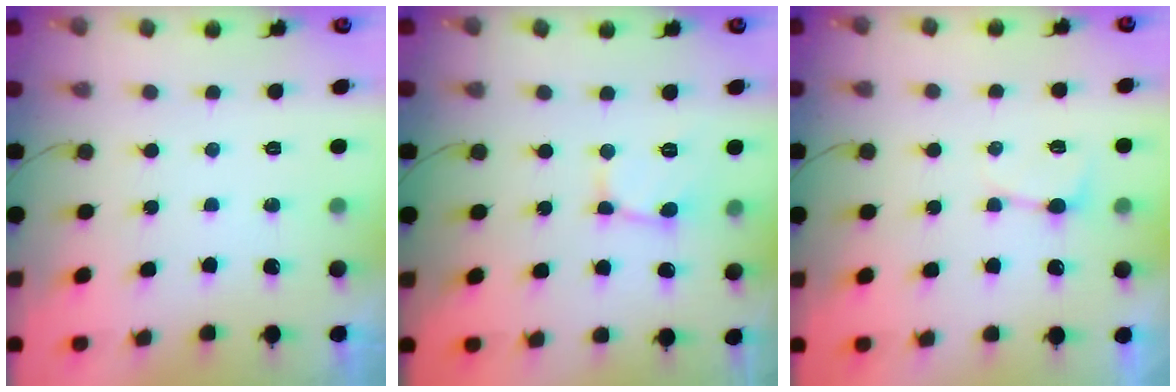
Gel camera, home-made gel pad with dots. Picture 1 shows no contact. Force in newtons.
{"total": 2.6, "press": 2.6, "slide": 0.2}
{"total": 3.6, "press": 3.5, "slide": 0.5}